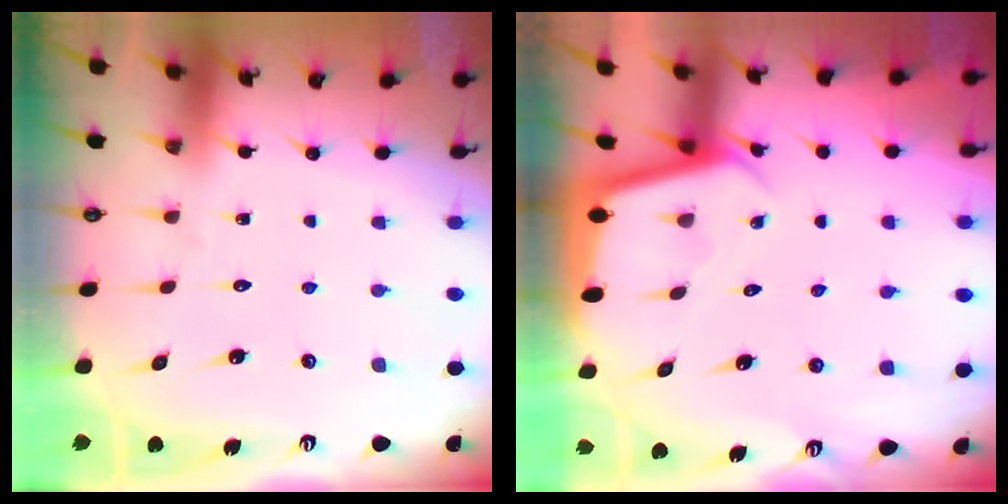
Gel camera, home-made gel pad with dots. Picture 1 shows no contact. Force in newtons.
{"total": 2.5, "press": 2.5, "slide": 0.1}